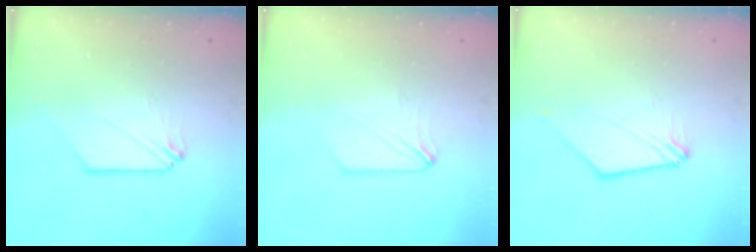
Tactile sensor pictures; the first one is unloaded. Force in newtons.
{"total": 0.0}
{"total": 1.6, "press": 1.6, "slide": 0.1}